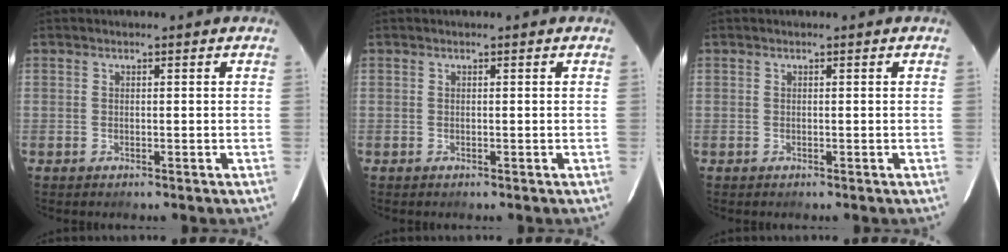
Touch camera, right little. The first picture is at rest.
{"total": 0.0}
{"total": 0.0}